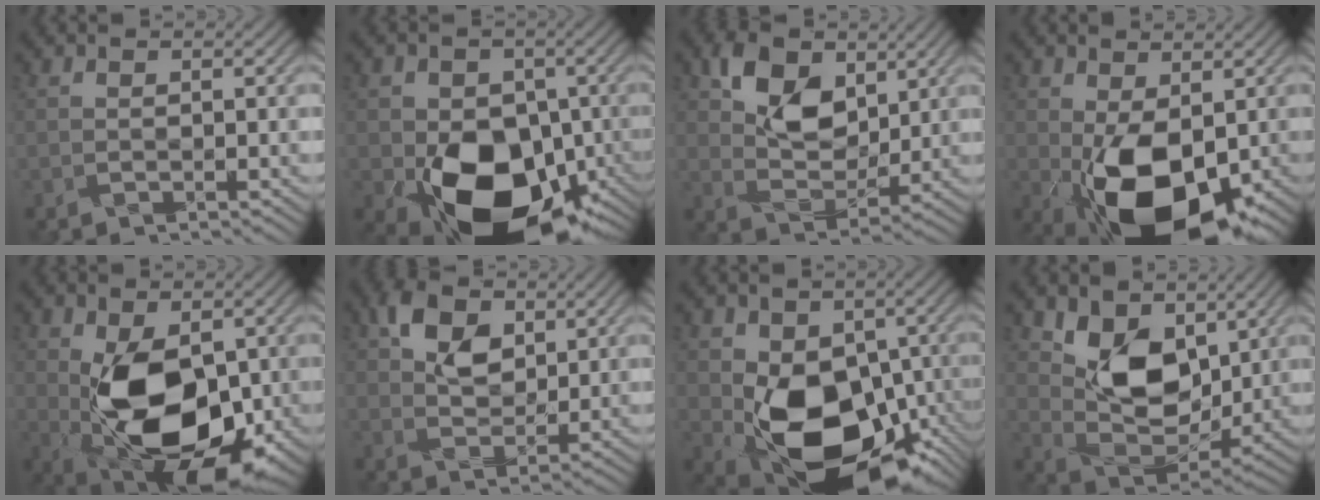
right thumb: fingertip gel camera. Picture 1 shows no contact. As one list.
[{"total": 12.9, "force": [-4.6, 9.2, 7.9], "torque": [-0.118, -0.029, -0.069]}, {"total": 7.5, "force": [4.0, 5.0, 3.9], "torque": [-0.078, -0.011, 0.076]}, {"total": 11.1, "force": [-3.2, 5.9, 8.8], "torque": [-0.168, -0.011, -0.047]}, {"total": 12.7, "force": [-1.6, 7.6, 10.1], "torque": [-0.172, -0.007, -0.023]}, {"total": 5.3, "force": [2.7, 3.6, 2.7], "torque": [-0.053, -0.006, 0.051]}, {"total": 13.8, "force": [-3.1, 9.8, 9.3], "torque": [-0.154, -0.036, -0.041]}, {"total": 9.0, "force": [4.3, 5.9, 5.2], "torque": [-0.109, -0.020, 0.083]}]